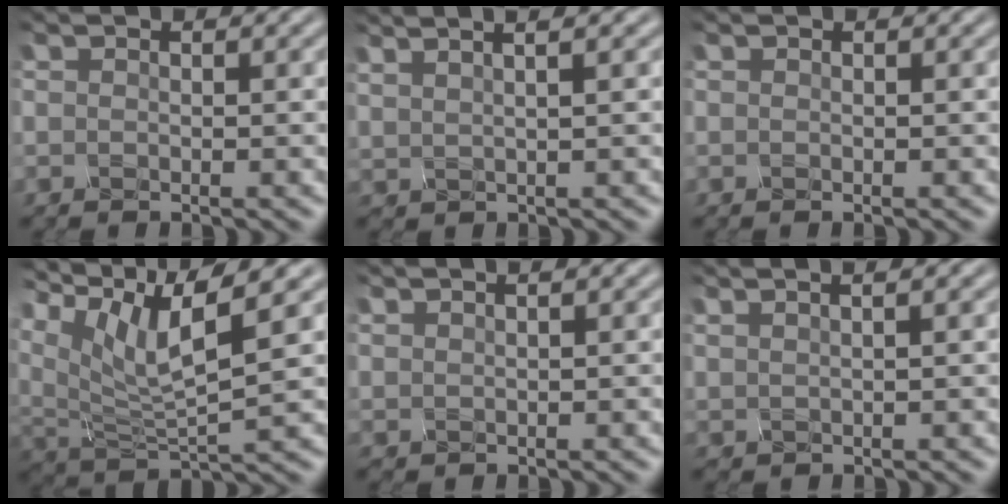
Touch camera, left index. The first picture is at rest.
{"total": 5.5, "force": [3.5, 2.2, 3.6], "torque": [-0.028, 0.039, 0.024]}
{"total": 0.0}
{"total": 9.0, "force": [5.2, 2.5, 7.0], "torque": [-0.142, 0.007, 0.099]}
{"total": 1.6, "force": [1.3, 0.6, 0.7], "torque": [0.008, 0.007, 0.005]}
{"total": 4.4, "force": [2.9, 1.9, 2.8], "torque": [-0.013, 0.038, 0.013]}